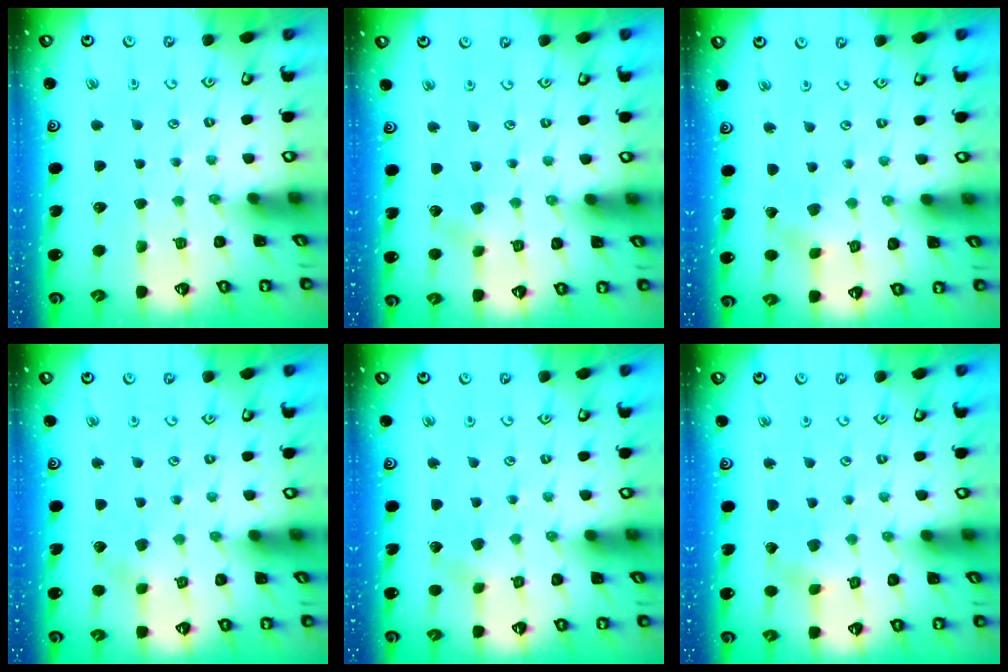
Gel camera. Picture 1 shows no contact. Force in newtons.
{"total": 2.0, "press": 1.9, "slide": 0.3}
{"total": 0.6, "press": 0.5, "slide": 0.2}
{"total": 3.4, "press": 3.3, "slide": 0.4}
{"total": 2.5, "press": 2.5, "slide": 0.2}
{"total": 2.2, "press": 2.2, "slide": 0.2}